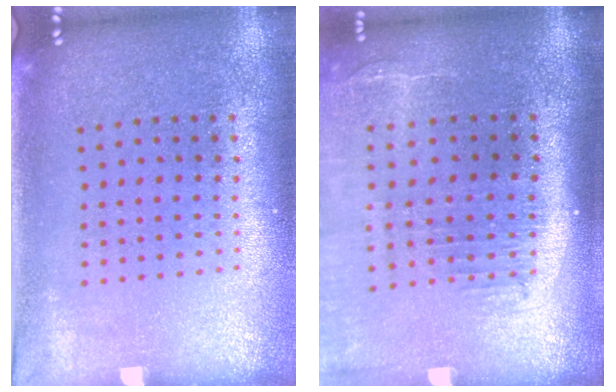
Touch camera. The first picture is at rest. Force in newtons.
{"total": 2.2, "press": 1.8, "slide": 1.3}